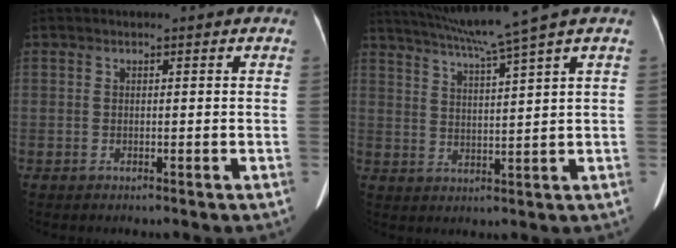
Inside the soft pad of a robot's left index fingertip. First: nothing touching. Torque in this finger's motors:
{"motor_torque": [0.11, -0.43, 0.00, 0.08]}